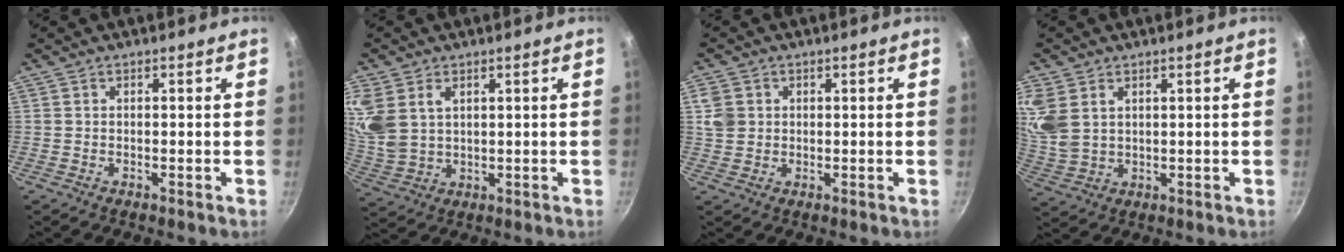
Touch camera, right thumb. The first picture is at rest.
{"total": 11.3, "force": [3.7, 7.7, 7.4], "torque": [-0.186, -0.004, 0.087]}
{"total": 4.1, "force": [1.0, 3.5, 1.8], "torque": [-0.023, 0.000, 0.021]}
{"total": 9.3, "force": [3.0, 6.3, 6.1], "torque": [-0.148, -0.003, 0.072]}